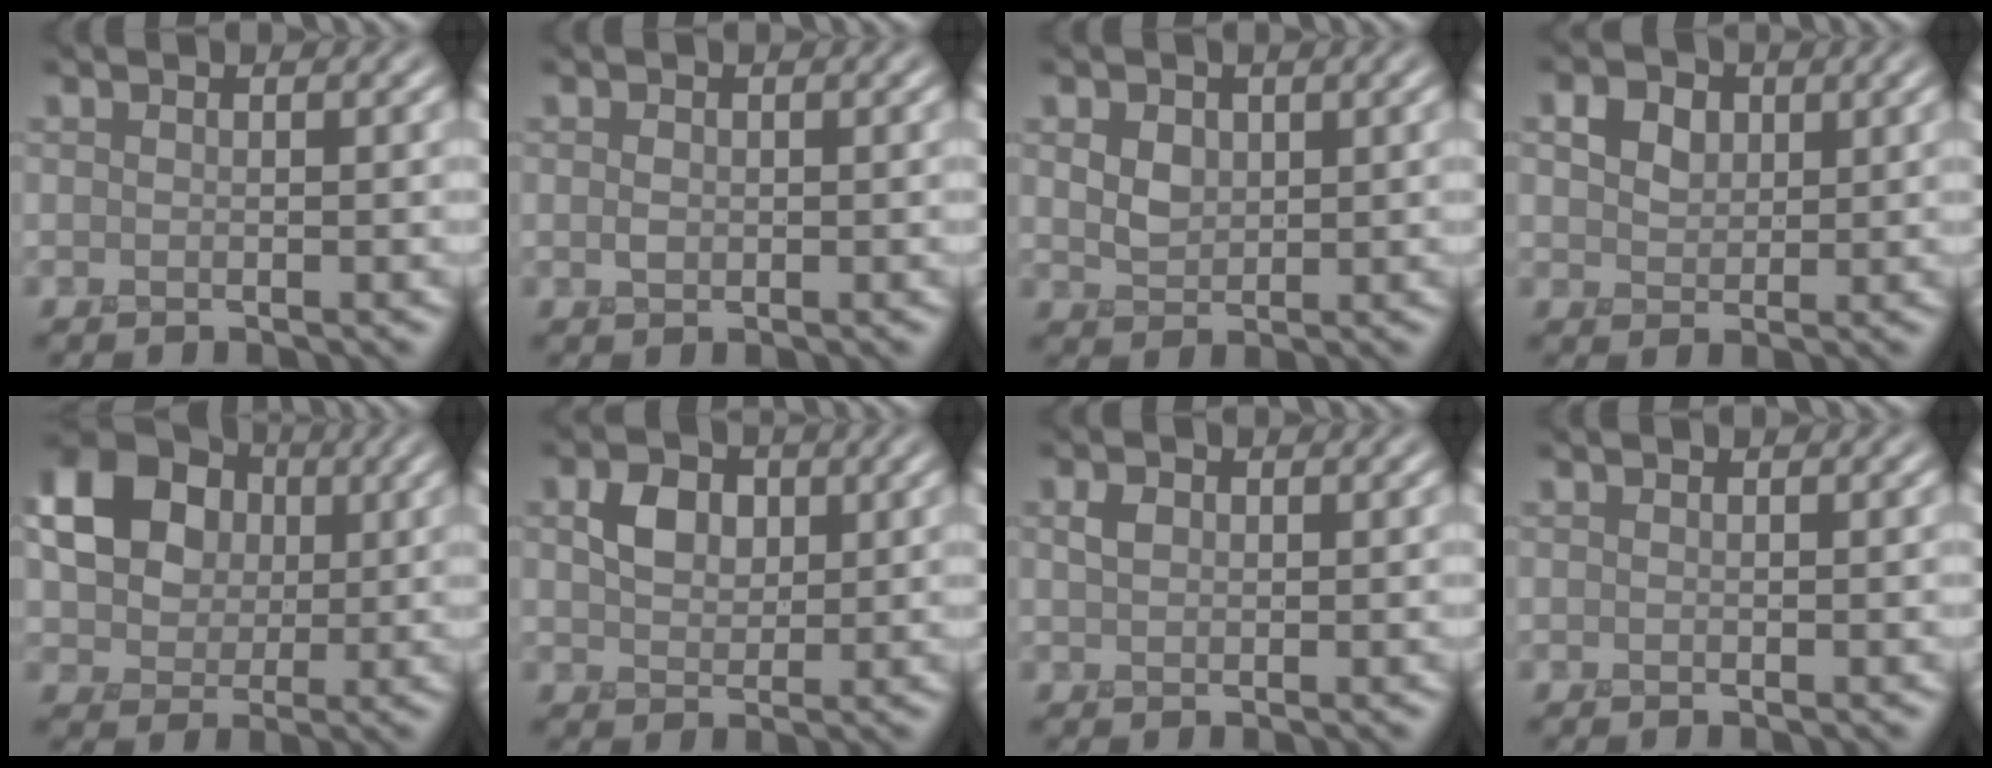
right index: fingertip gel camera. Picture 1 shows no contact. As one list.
[{"total": 0.9, "force": [-0.1, 0.7, 0.6], "torque": [-0.013, -0.001, -0.002]}, {"total": 2.7, "force": [0.8, 2.0, 1.6], "torque": [-0.036, 0.002, 0.007]}, {"total": 5.4, "force": [2.4, 3.8, 2.9], "torque": [-0.073, 0.011, 0.029]}, {"total": 12.0, "force": [2.5, 10.2, 5.9], "torque": [-0.148, 0.027, 0.042]}, {"total": 3.0, "force": [0.6, 2.3, 1.7], "torque": [-0.039, 0.001, 0.006]}, {"total": 1.2, "force": [0.1, 0.9, 0.7], "torque": [-0.015, 0.002, -0.001]}, {"total": 0.0}]